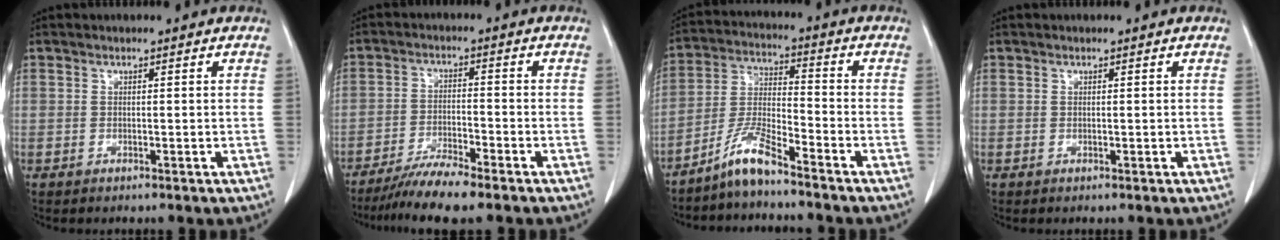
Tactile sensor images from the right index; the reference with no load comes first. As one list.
[{"total": 6.5, "force": [-5.6, -0.3, 3.4], "torque": [-0.062, -0.023, -0.103]}, {"total": 7.0, "force": [-5.7, 0.3, 4.1], "torque": [-0.091, -0.009, -0.115]}, {"total": 0.0}]